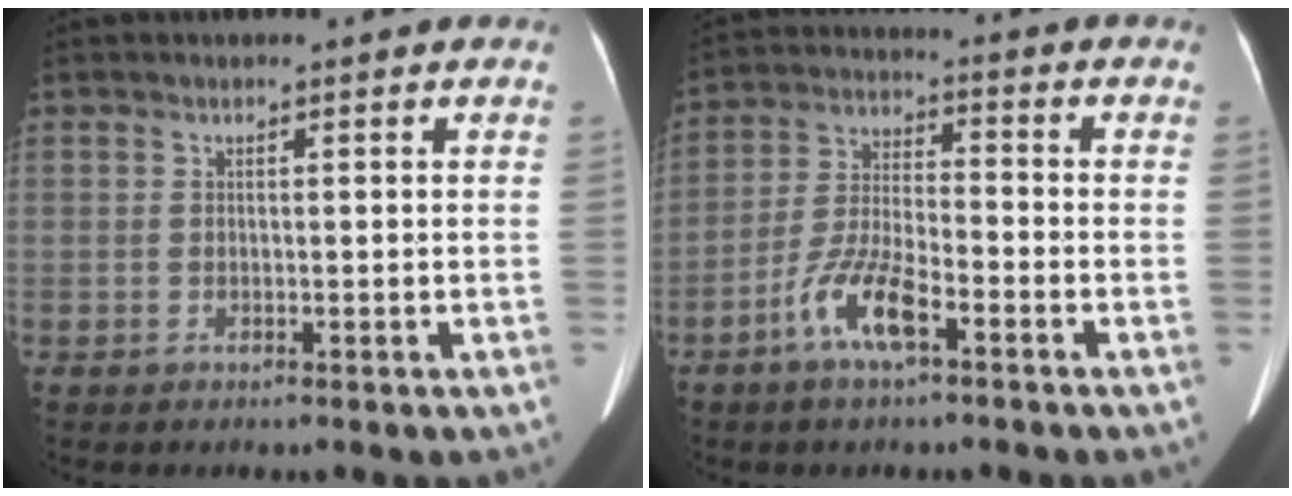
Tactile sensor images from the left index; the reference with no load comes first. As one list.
[{"total": 8.3, "force": [-4.7, 1.9, 6.6], "torque": [-0.142, 0.000, -0.092]}]